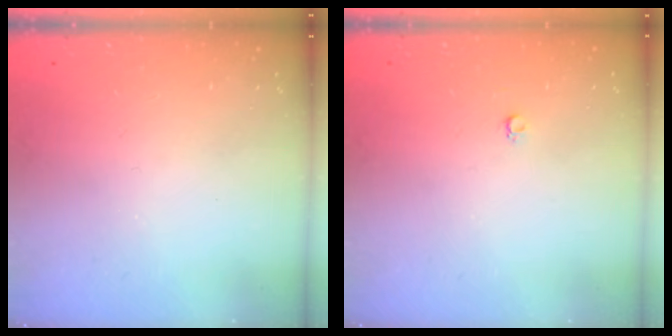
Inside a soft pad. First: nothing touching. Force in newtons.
{"total": 2.6, "press": 2.6, "slide": 0.3}